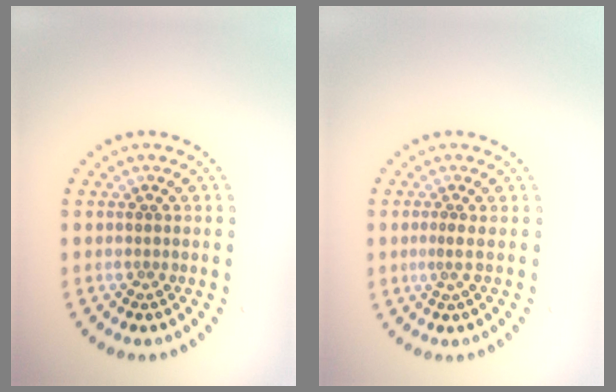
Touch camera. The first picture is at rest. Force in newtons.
{"total": 0.9, "press": 0.3, "slide": 0.8}